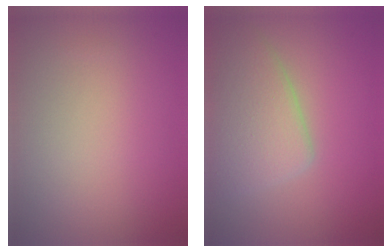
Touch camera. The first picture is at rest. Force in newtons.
{"total": 5.6, "press": 5.6, "slide": 0.3}